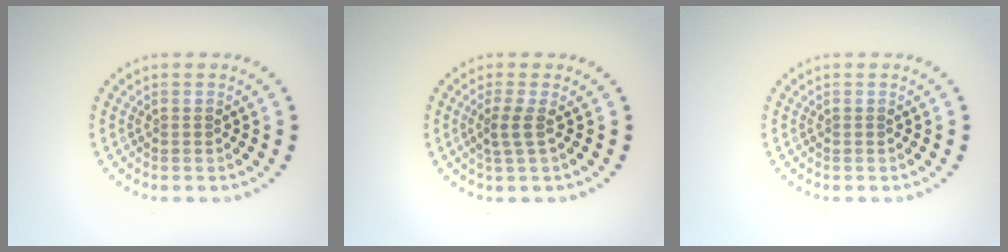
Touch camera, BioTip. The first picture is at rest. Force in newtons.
{"total": 1.9, "press": 1.3, "slide": 1.3}
{"total": 0.0}